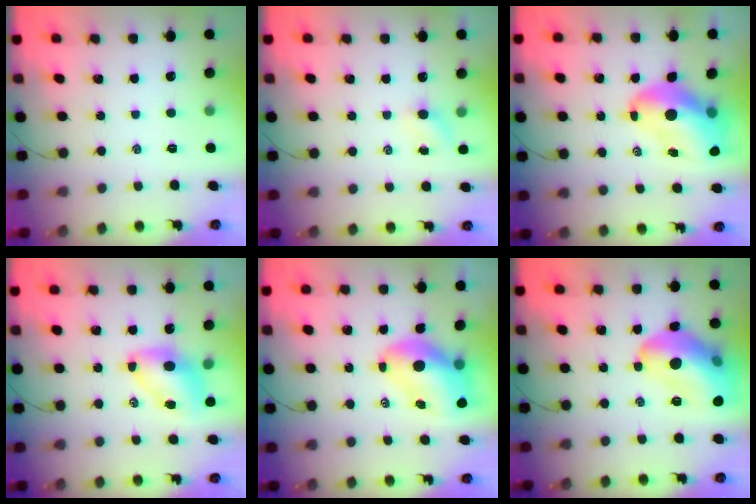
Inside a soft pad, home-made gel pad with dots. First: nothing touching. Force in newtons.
{"total": 3.5, "press": 3.5, "slide": 0.8}
{"total": 13.0, "press": 12.4, "slide": 3.8}
{"total": 7.2, "press": 7.1, "slide": 0.9}
{"total": 9.9, "press": 9.4, "slide": 3.0}
{"total": 19.7, "press": 19.5, "slide": 3.0}